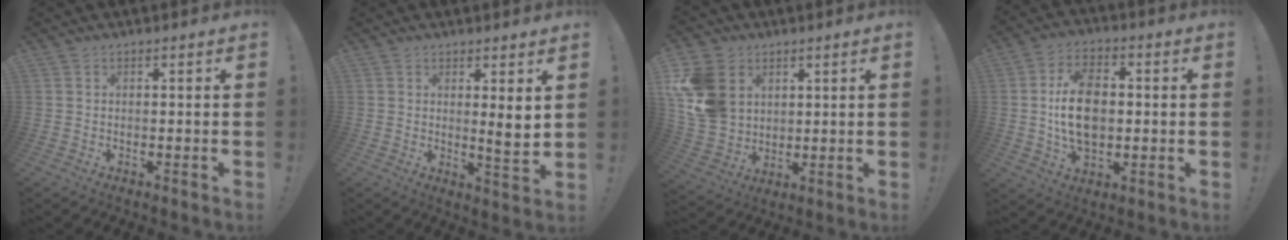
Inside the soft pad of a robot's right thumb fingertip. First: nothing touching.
{"total": 5.0, "force": [1.9, 0.0, 4.6], "torque": [-0.058, -0.027, 0.025]}
{"total": 15.6, "force": [4.9, 12.4, 8.0], "torque": [-0.165, -0.016, 0.102]}
{"total": 14.8, "force": [0.1, 9.9, 11.0], "torque": [-0.193, 0.006, 0.001]}